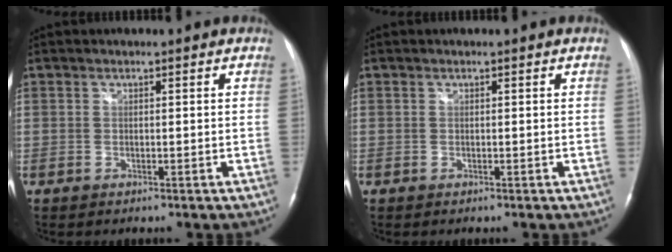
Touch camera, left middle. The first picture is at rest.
{"total": 0.0}